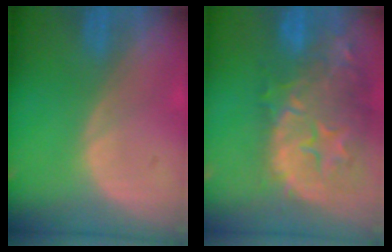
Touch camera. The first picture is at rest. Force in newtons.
{"total": 15.1, "press": 12.0, "slide": 9.1}